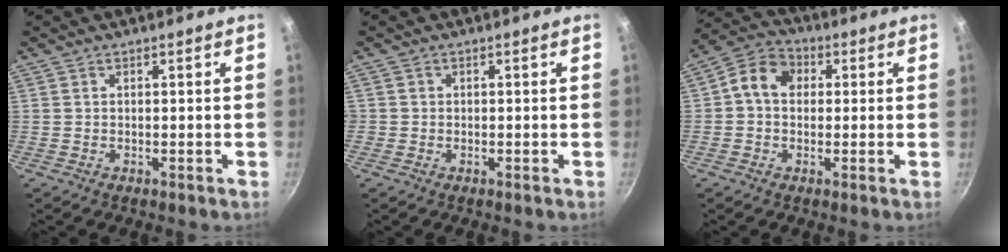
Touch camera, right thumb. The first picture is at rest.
{"total": 1.0, "force": [-0.1, 1.0, 0.1], "torque": [0.001, 0.003, -0.005]}
{"total": 7.8, "force": [0.9, 6.3, 4.5], "torque": [-0.056, 0.017, -0.006]}